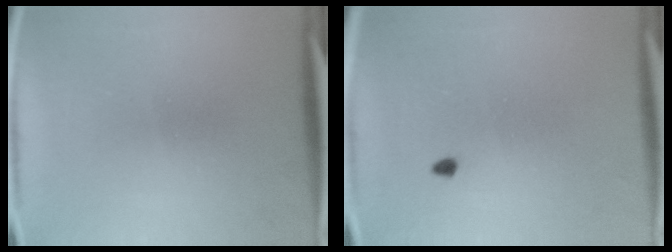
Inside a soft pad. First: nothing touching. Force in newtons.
{"total": 0.7}